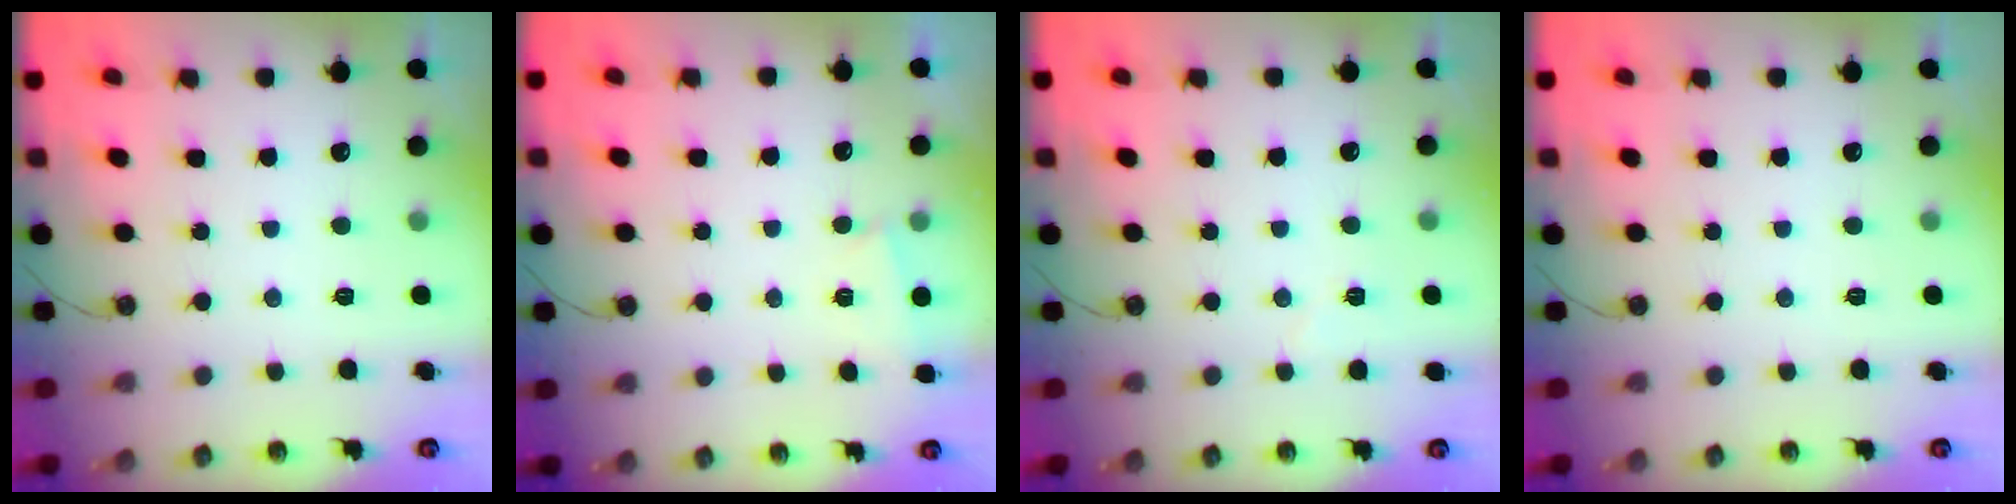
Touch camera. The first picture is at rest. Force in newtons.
{"total": 1.5, "press": 1.4, "slide": 0.4}
{"total": 3.6, "press": 3.5, "slide": 0.9}
{"total": 0.0}